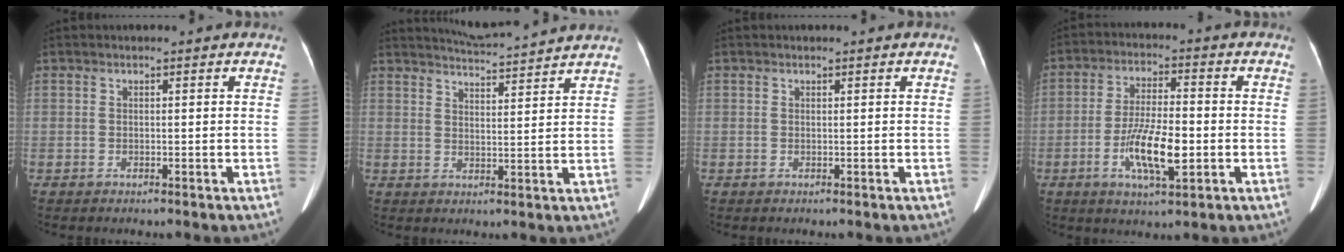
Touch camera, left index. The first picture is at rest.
{"total": 8.5, "force": [8.2, -0.8, 2.0], "torque": [-0.046, 0.010, 0.118]}
{"total": 0.0}
{"total": 9.5, "force": [-2.8, 2.3, 8.8], "torque": [-0.170, -0.007, -0.051]}